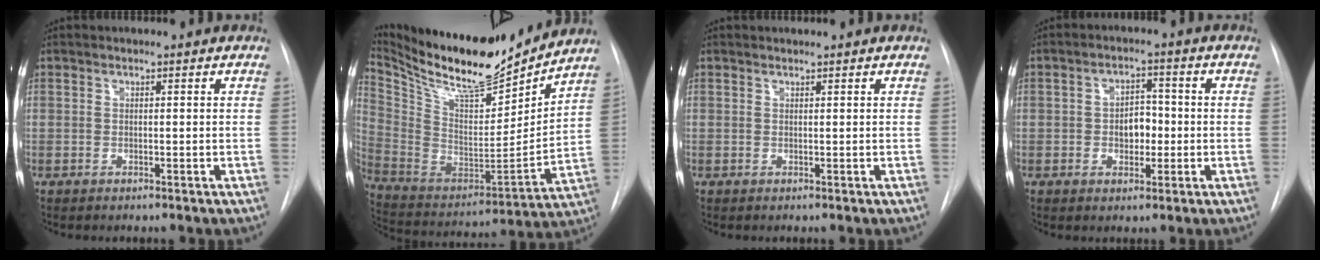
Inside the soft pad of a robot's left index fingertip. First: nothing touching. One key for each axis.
{"total": 22.5, "fx": 20.1, "fy": 3.2, "fz": 9.5, "tx": -0.187, "ty": -0.030, "tz": 0.339}
{"total": 0.0}
{"total": 4.4, "fx": -0.8, "fy": 2.9, "fz": 3.3, "tx": -0.047, "ty": 0.011, "tz": -0.010}